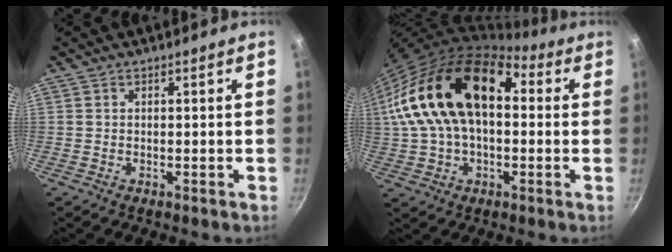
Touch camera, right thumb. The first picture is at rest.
{"total": 24.4, "force": [3.3, 15.0, 18.9], "torque": [-0.344, 0.050, 0.046]}